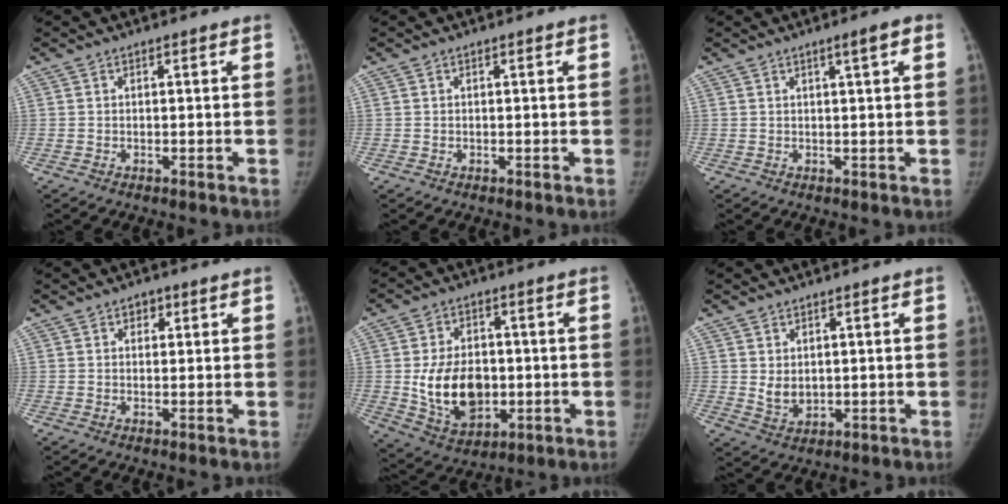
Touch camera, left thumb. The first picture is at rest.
{"total": 0.0}
{"total": 2.4, "force": [1.0, 0.1, 2.1], "torque": [-0.028, 0.000, 0.016]}
{"total": 2.3, "force": [1.2, 1.7, 1.0], "torque": [0.002, -0.003, 0.013]}
{"total": 14.0, "force": [-1.0, 9.8, 9.9], "torque": [-0.136, -0.005, -0.001]}
{"total": 4.1, "force": [0.8, 3.1, 2.5], "torque": [-0.033, -0.015, 0.027]}